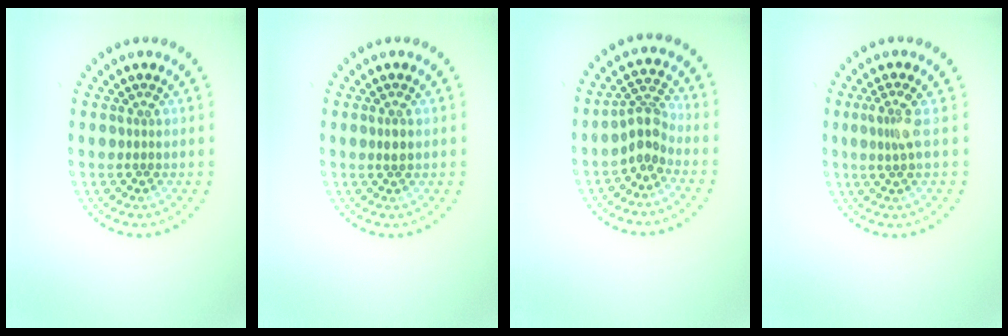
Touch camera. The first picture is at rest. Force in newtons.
{"total": 1.0, "press": 1.0, "slide": 0.4}
{"total": 2.7, "press": 2.1, "slide": 1.8}
{"total": 2.0, "press": 1.5, "slide": 1.3}